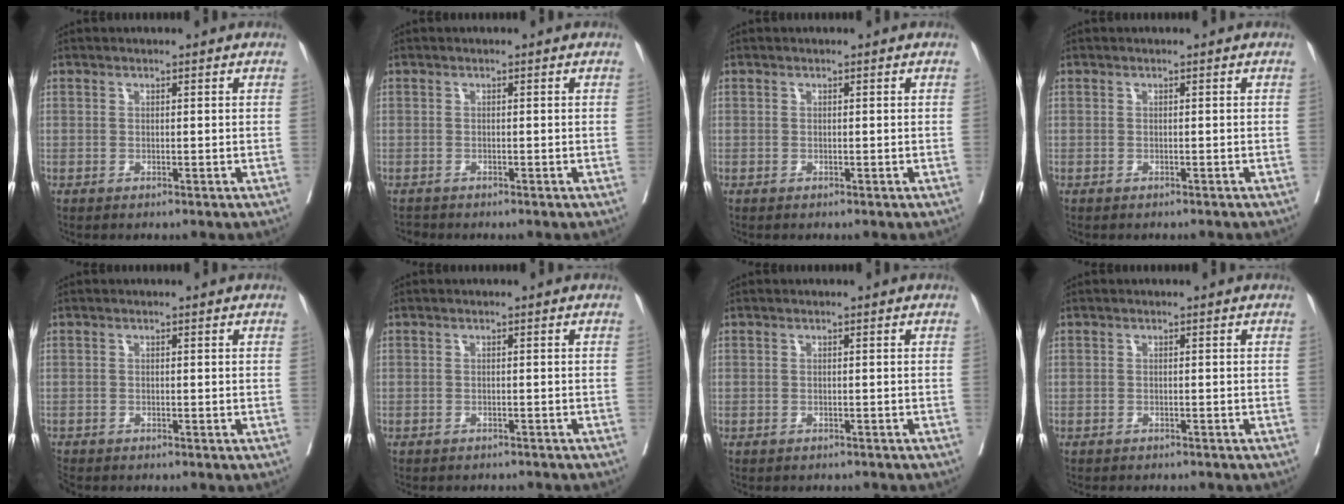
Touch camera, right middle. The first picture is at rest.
{"total": 0.9, "force": [-0.8, 0.1, -0.2], "torque": [-0.001, -0.005, -0.016]}
{"total": 0.0}
{"total": 0.8, "force": [-0.8, 0.1, 0.2], "torque": [-0.011, -0.004, -0.014]}
{"total": 2.4, "force": [-2.2, 0.7, 0.5], "torque": [-0.012, -0.008, -0.042]}
{"total": 5.4, "force": [-5.0, 1.4, 1.3], "torque": [-0.015, -0.004, -0.061]}
{"total": 3.2, "force": [-3.0, 0.8, 0.7], "torque": [-0.014, -0.005, -0.037]}
{"total": 4.8, "force": [-4.4, 1.4, 1.5], "torque": [-0.021, -0.005, -0.055]}